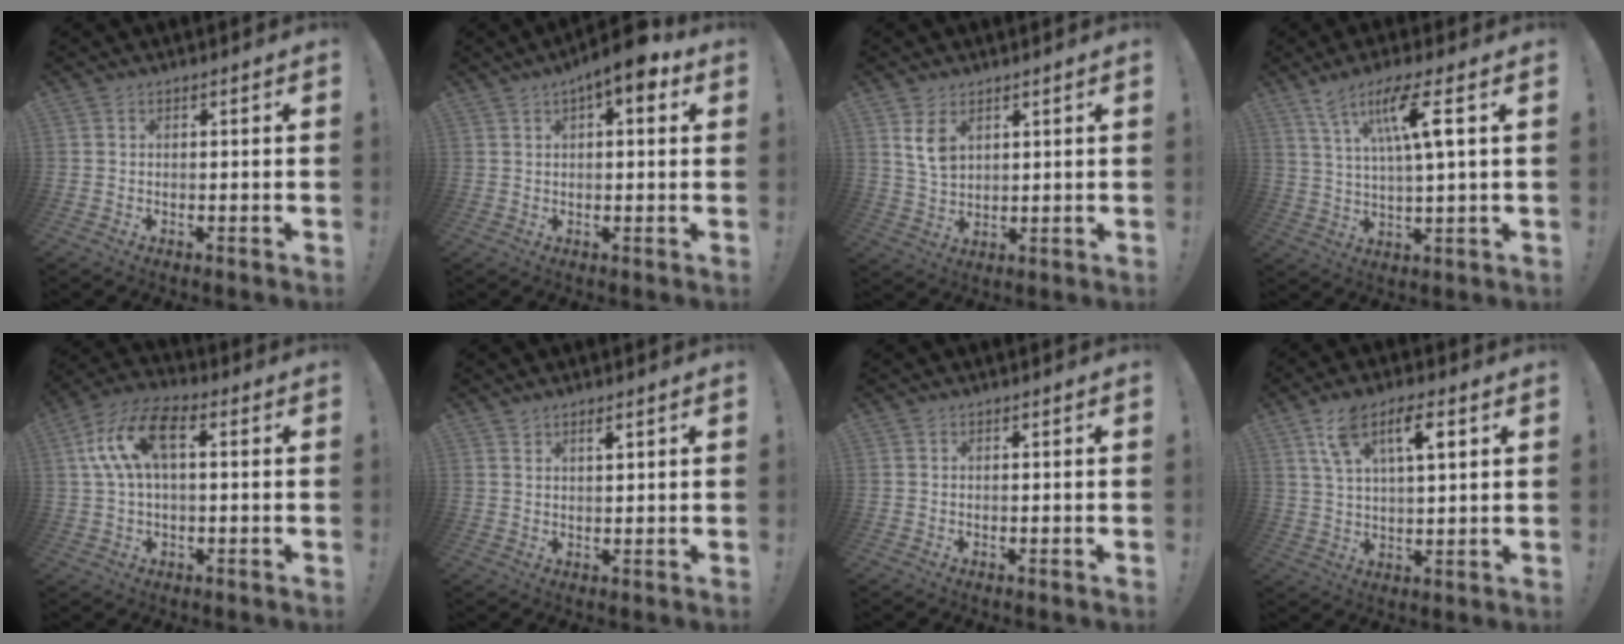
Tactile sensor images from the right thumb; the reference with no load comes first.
{"total": 7.2, "force": [3.6, 1.6, 6.0], "torque": [-0.084, -0.017, 0.055]}
{"total": 6.7, "force": [3.4, 4.3, 3.9], "torque": [-0.060, -0.015, 0.065]}
{"total": 11.3, "force": [4.8, 1.1, 10.2], "torque": [-0.182, -0.004, 0.072]}
{"total": 12.7, "force": [2.8, 6.8, 10.4], "torque": [-0.212, 0.016, 0.057]}
{"total": 2.2, "force": [1.7, 0.6, 1.3], "torque": [-0.018, -0.007, 0.027]}
{"total": 0.0}
{"total": 10.6, "force": [5.0, 4.1, 8.4], "torque": [-0.139, -0.004, 0.086]}